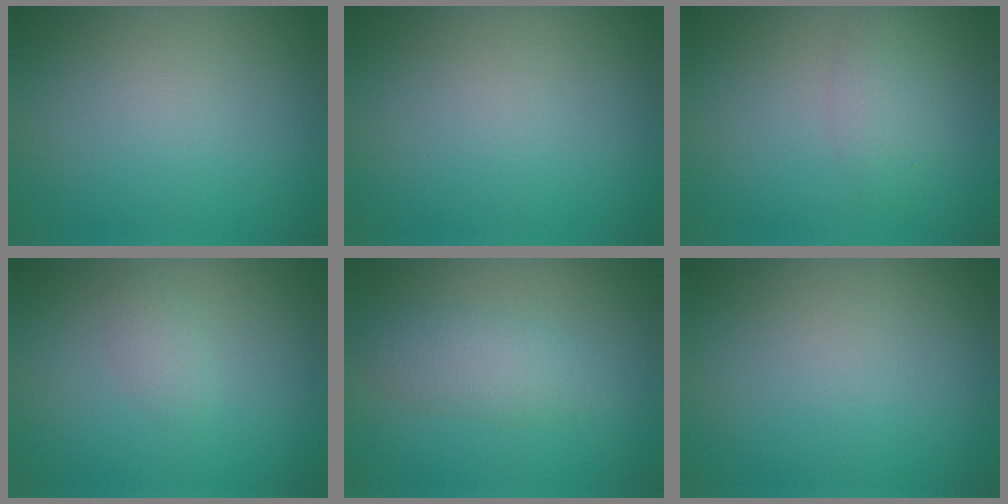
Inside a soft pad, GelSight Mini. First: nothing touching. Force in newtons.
{"total": 0.0}
{"total": 2.1, "press": 2.1, "slide": 0.1}
{"total": 1.1, "press": 1.1, "slide": 0.1}
{"total": 2.8, "press": 2.8, "slide": 0.1}
{"total": 0.0}